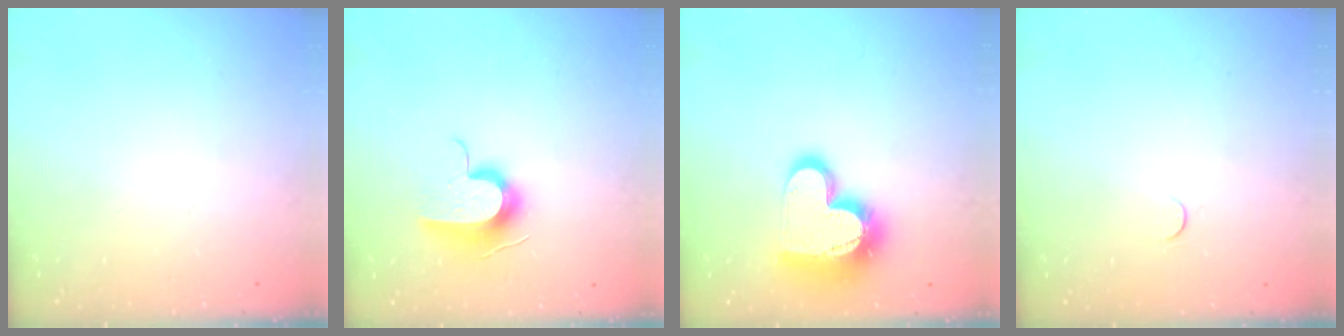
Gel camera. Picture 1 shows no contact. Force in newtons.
{"total": 10.6, "press": 10.5, "slide": 1.3}
{"total": 17.8, "press": 17.7, "slide": 1.6}
{"total": 3.5, "press": 3.5, "slide": 0.4}